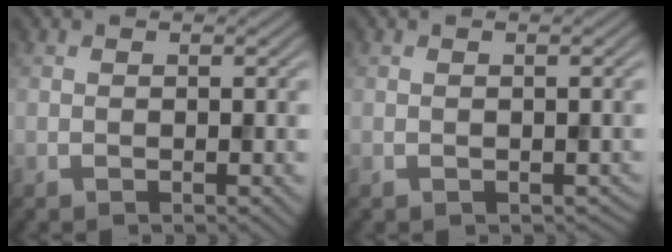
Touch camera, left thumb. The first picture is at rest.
{"total": 0.5, "force": [-0.1, 0.5, 0.2], "torque": [-0.006, -0.006, 0.000]}